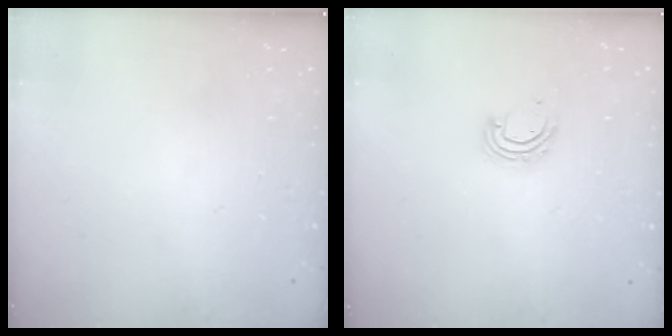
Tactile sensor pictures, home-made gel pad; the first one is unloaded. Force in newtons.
{"total": 5.6, "press": 5.6, "slide": 0.4}